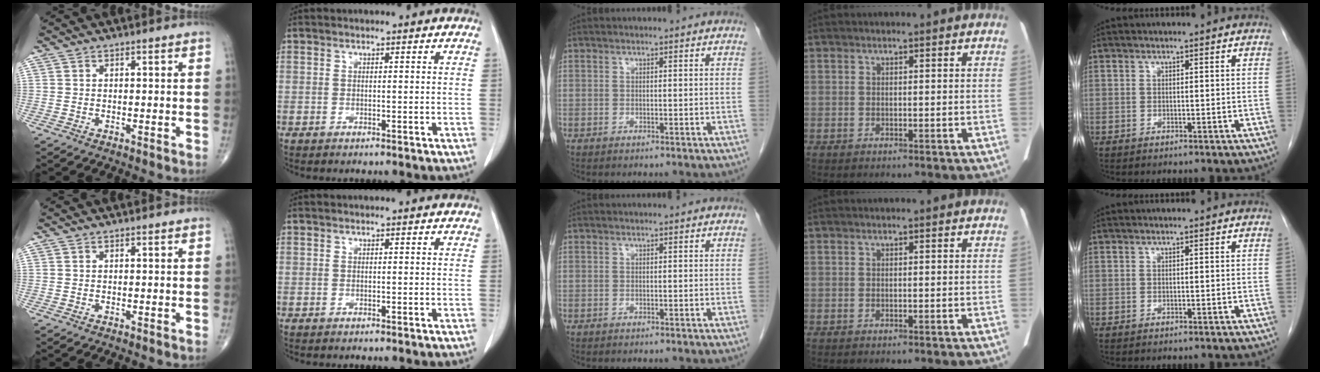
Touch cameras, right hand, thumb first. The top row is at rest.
{}